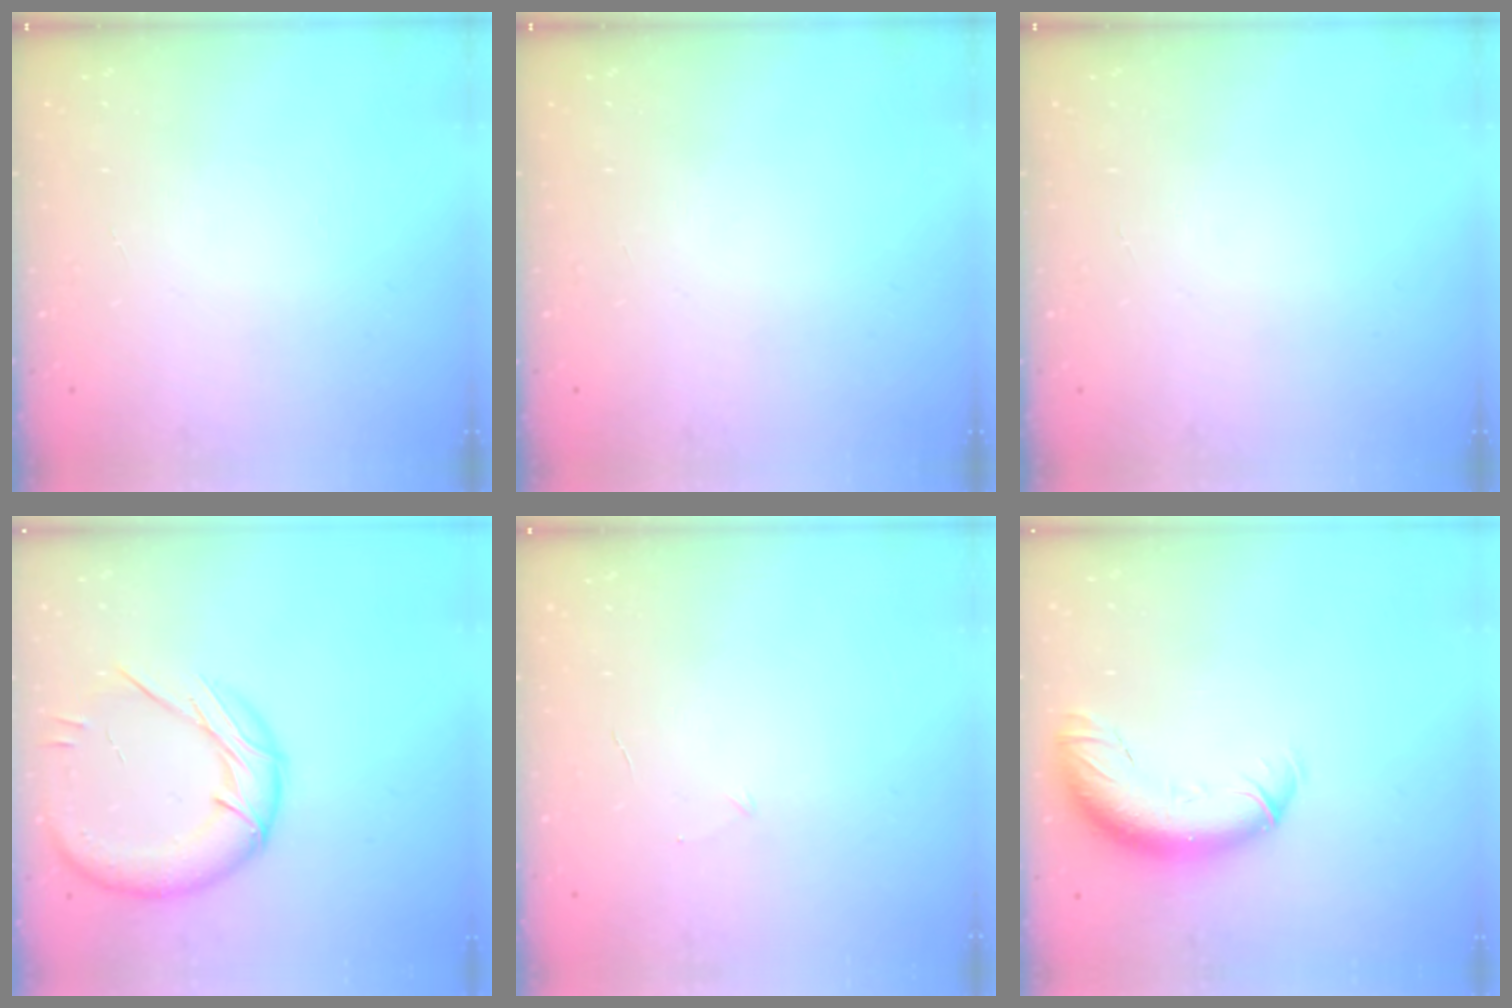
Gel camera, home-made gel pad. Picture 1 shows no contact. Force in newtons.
{"total": 0.0}
{"total": 0.0}
{"total": 17.1, "press": 17.0, "slide": 2.0}
{"total": 2.5, "press": 2.3, "slide": 0.8}
{"total": 13.1, "press": 12.7, "slide": 3.3}